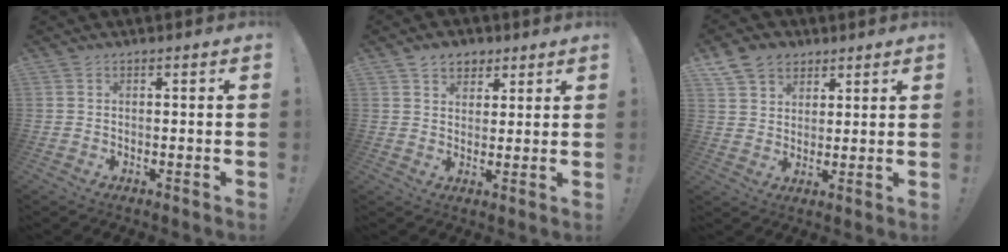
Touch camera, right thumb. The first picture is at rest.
{"total": 6.0, "force": [3.6, 4.6, 1.6], "torque": [-0.016, -0.016, 0.067]}
{"total": 8.6, "force": [5.4, 6.4, 2.2], "torque": [-0.038, -0.029, 0.108]}